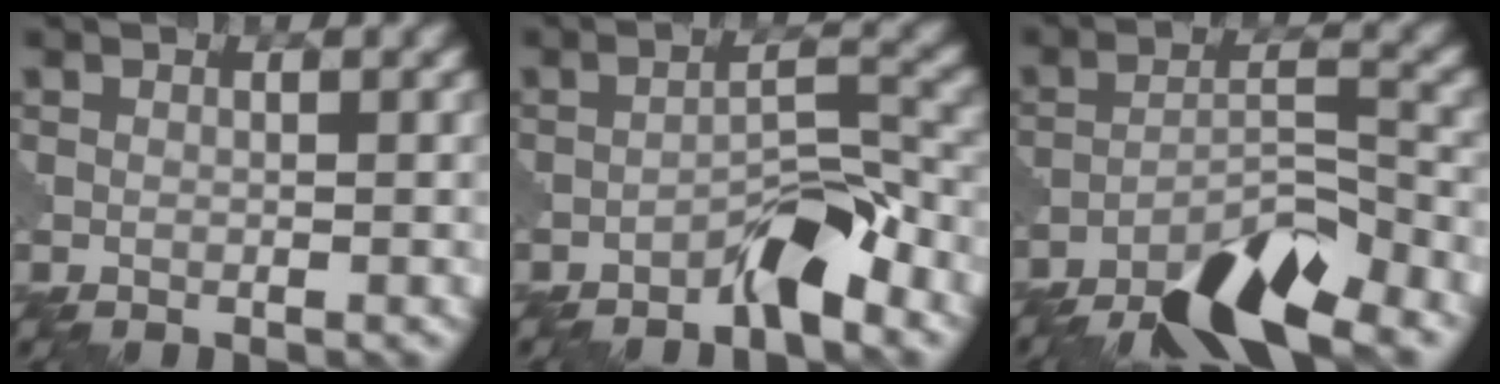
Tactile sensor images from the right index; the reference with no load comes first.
{"total": 3.8, "force": [-2.9, 0.7, 2.4], "torque": [-0.036, 0.020, -0.052]}
{"total": 8.7, "force": [-6.9, 1.7, 5.0], "torque": [-0.084, -0.001, -0.122]}